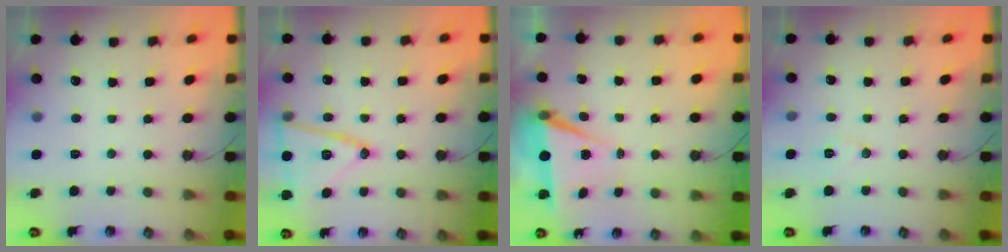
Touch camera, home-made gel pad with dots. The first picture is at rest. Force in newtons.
{"total": 14.9, "press": 14.6, "slide": 3.1}
{"total": 6.7, "press": 5.0, "slide": 4.4}
{"total": 6.8, "press": 5.0, "slide": 4.5}